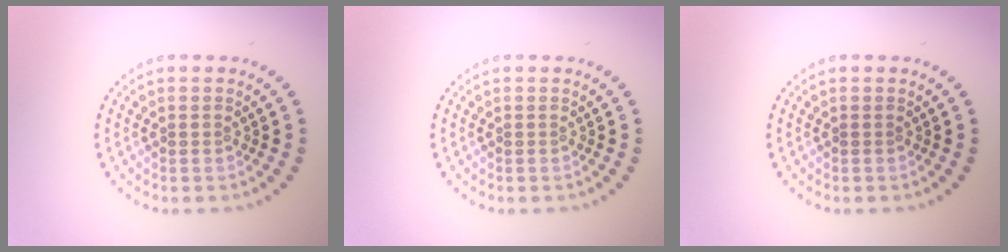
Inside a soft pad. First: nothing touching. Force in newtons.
{"total": 0.0}
{"total": 0.0}